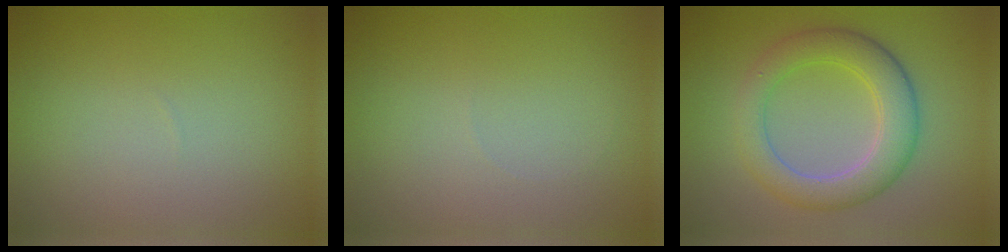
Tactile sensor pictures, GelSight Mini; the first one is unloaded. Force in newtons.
{"total": 0.0}
{"total": 5.4, "press": 5.4, "slide": 0.2}